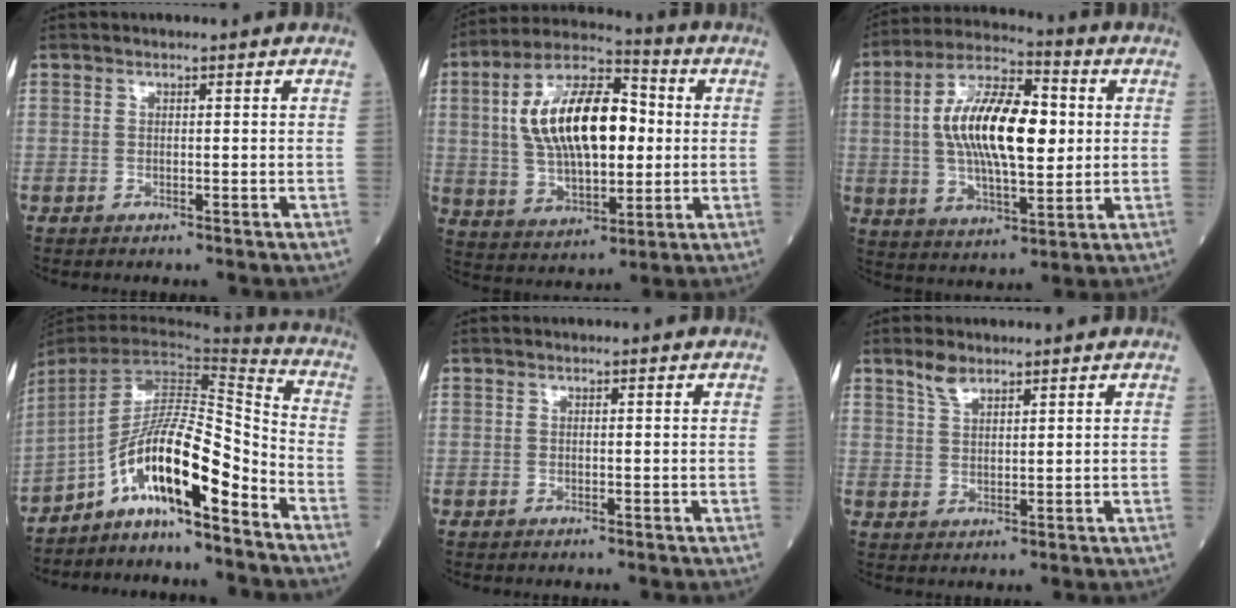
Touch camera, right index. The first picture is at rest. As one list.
[{"total": 17.4, "force": [2.1, 7.8, 15.5], "torque": [-0.294, 0.023, 0.037]}, {"total": 16.4, "force": [1.7, 5.8, 15.2], "torque": [-0.285, 0.015, 0.027]}, {"total": 13.8, "force": [-8.5, 1.8, 10.8], "torque": [-0.189, 0.025, -0.151]}, {"total": 0.0}, {"total": 3.2, "force": [2.5, 1.1, 1.6], "torque": [-0.035, 0.004, 0.052]}]